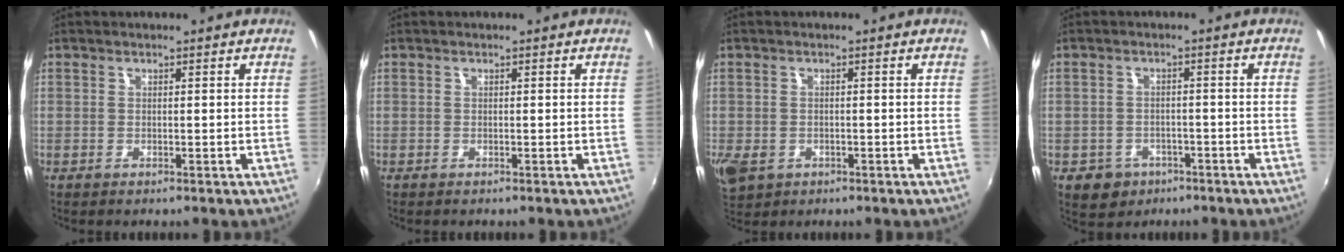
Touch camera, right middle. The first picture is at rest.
{"total": 0.0}
{"total": 7.7, "force": [-2.9, 5.7, 4.4], "torque": [-0.106, -0.024, -0.049]}
{"total": 6.2, "force": [-3.3, 5.0, 1.7], "torque": [-0.051, -0.002, -0.042]}